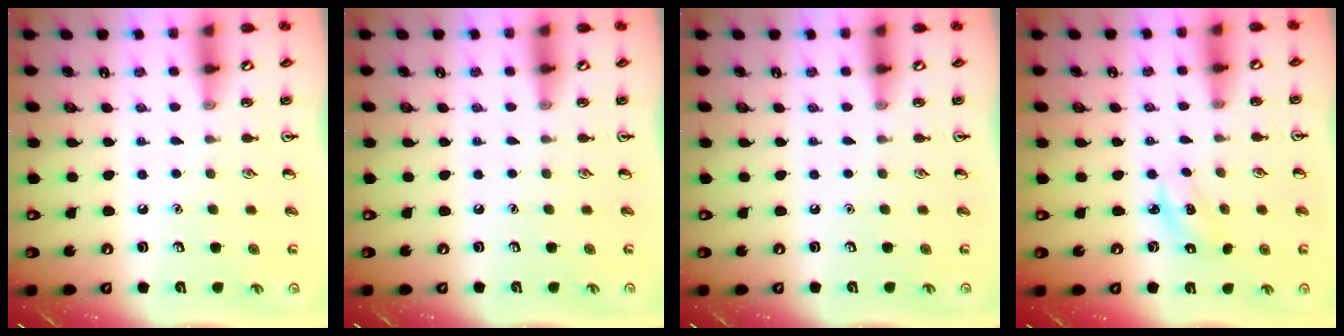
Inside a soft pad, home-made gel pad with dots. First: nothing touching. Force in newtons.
{"total": 0.0}
{"total": 0.0}
{"total": 2.5, "press": 2.4, "slide": 0.5}